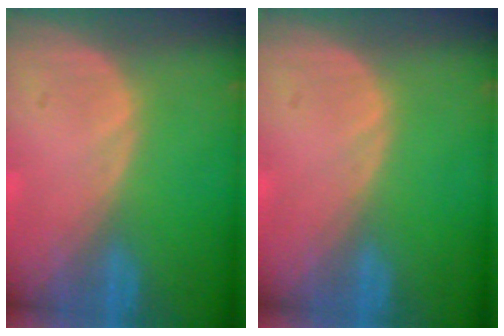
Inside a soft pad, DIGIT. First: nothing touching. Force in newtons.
{"total": 0.0}